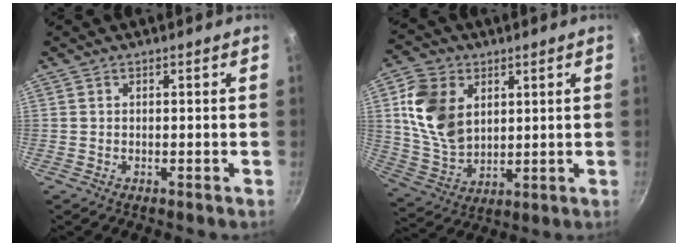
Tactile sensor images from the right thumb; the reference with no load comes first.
{"total": 13.7, "force": [3.8, 9.9, 8.8], "torque": [-0.143, -0.018, 0.082]}